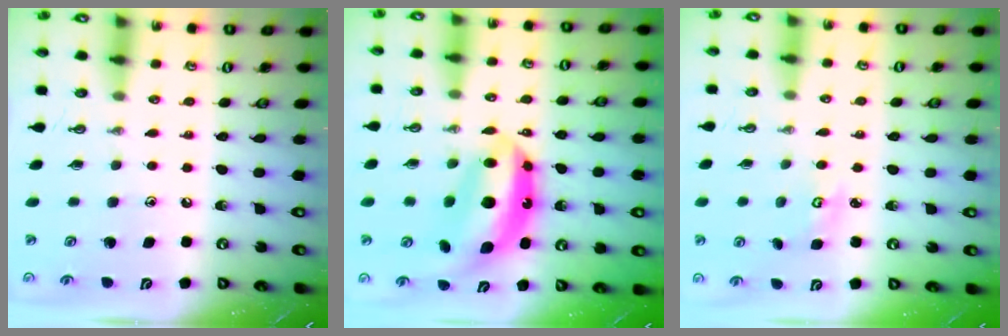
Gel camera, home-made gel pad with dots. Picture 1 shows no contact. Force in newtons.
{"total": 12.3, "press": 12.2, "slide": 1.0}
{"total": 2.8, "press": 2.8, "slide": 0.3}